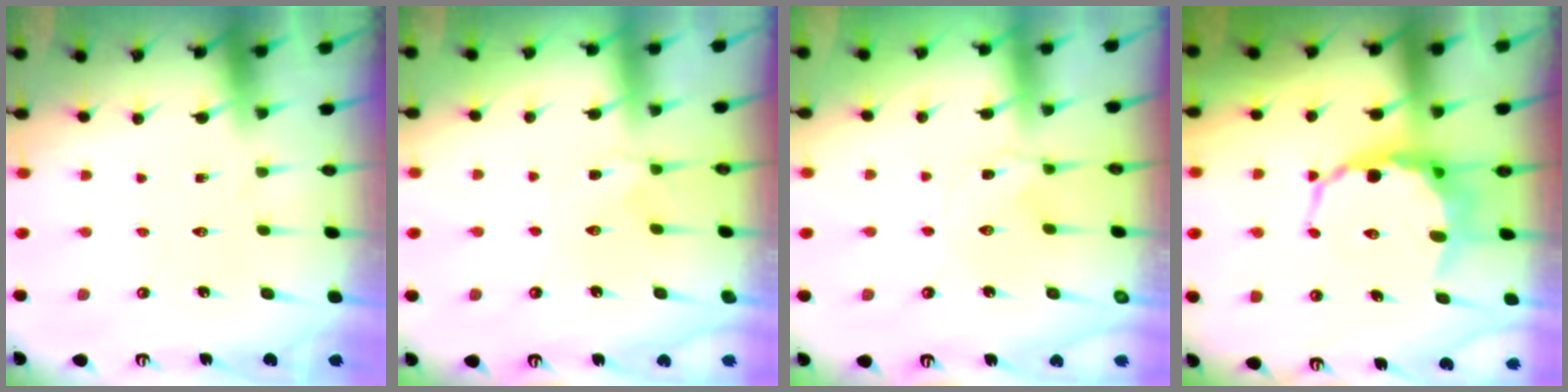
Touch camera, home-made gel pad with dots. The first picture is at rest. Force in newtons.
{"total": 2.7, "press": 2.6, "slide": 0.6}
{"total": 2.4, "press": 2.4, "slide": 0.4}
{"total": 8.6, "press": 8.3, "slide": 1.9}